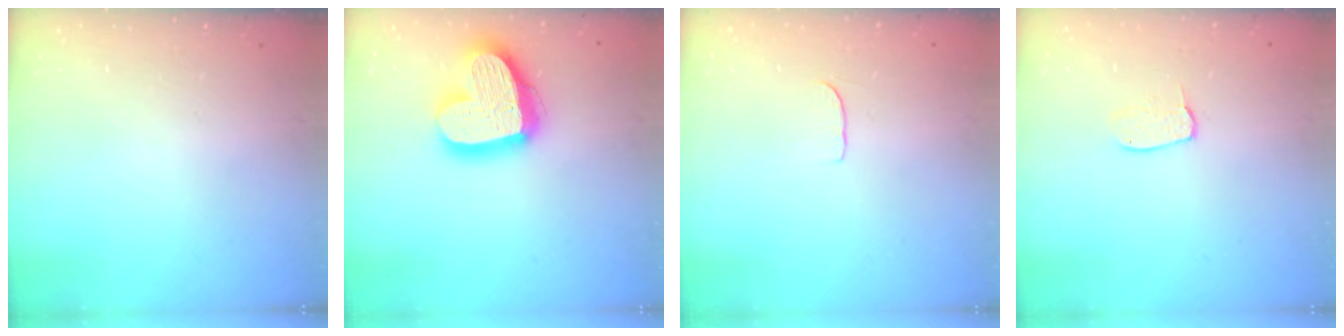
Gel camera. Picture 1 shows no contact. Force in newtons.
{"total": 20.5, "press": 20.4, "slide": 1.8}
{"total": 4.1, "press": 4.1, "slide": 0.3}
{"total": 4.8, "press": 4.8, "slide": 0.3}